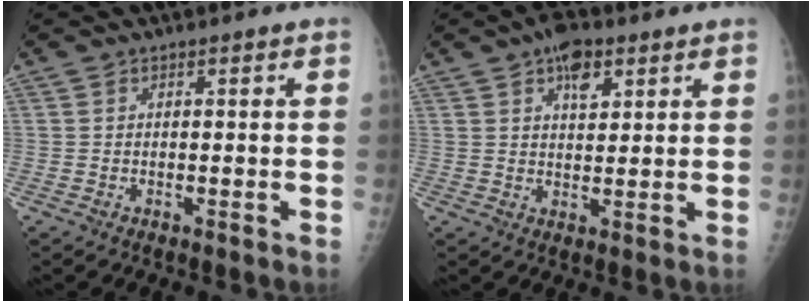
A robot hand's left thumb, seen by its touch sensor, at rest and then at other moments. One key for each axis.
{"total": 6.2, "fx": 3.3, "fy": 3.2, "fz": 4.1, "tx": -0.048, "ty": -0.009, "tz": 0.048}